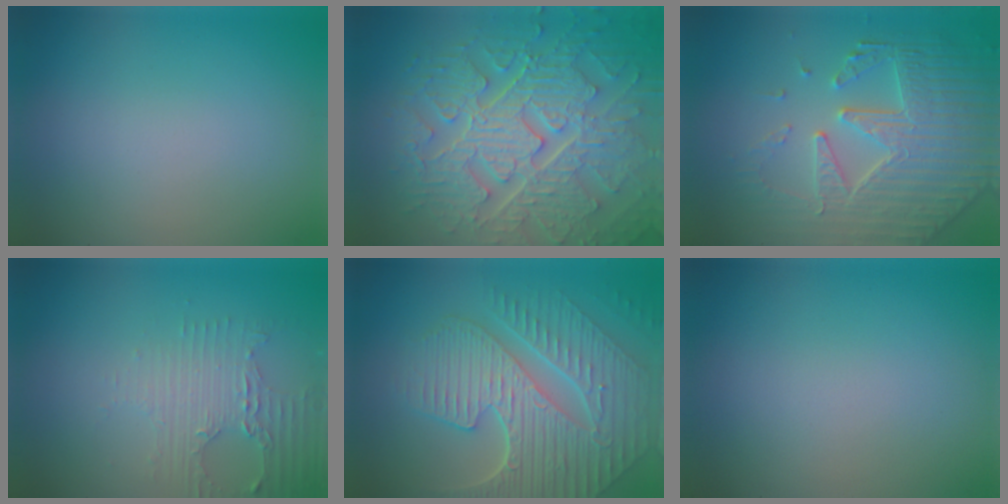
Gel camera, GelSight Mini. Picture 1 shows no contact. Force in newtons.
{"total": 9.5, "press": 7.0, "slide": 6.5}
{"total": 6.7, "press": 5.5, "slide": 3.8}
{"total": 3.0, "press": 2.5, "slide": 1.7}
{"total": 9.1, "press": 6.1, "slide": 6.7}
{"total": 0.0}